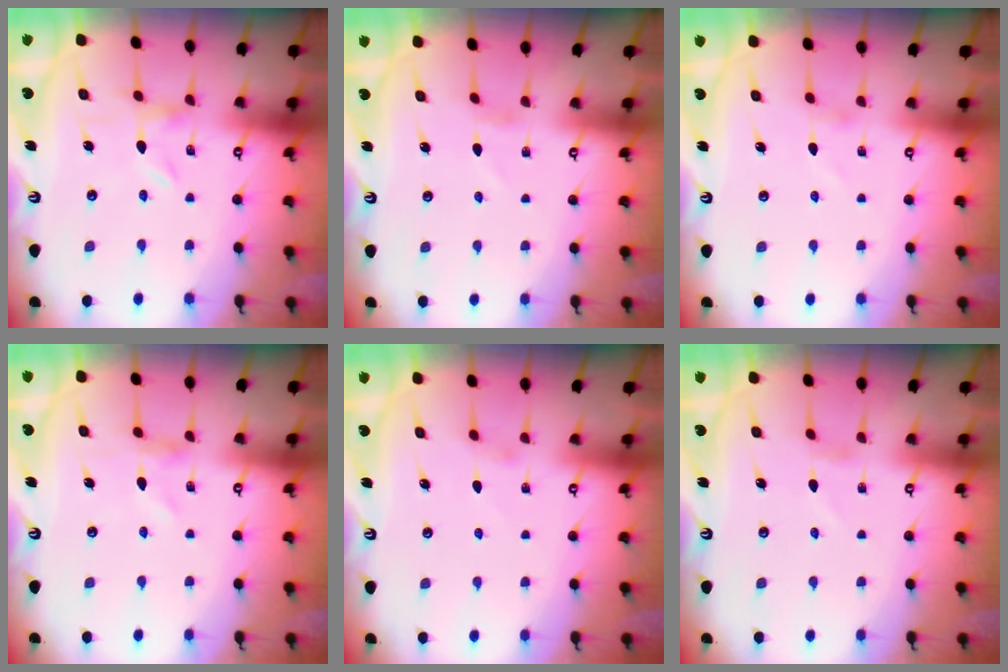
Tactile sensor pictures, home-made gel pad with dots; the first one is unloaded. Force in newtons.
{"total": 0.0}
{"total": 1.1, "press": 1.1, "slide": 0.1}
{"total": 0.0}
{"total": 1.1, "press": 1.0, "slide": 0.3}
{"total": 0.0}